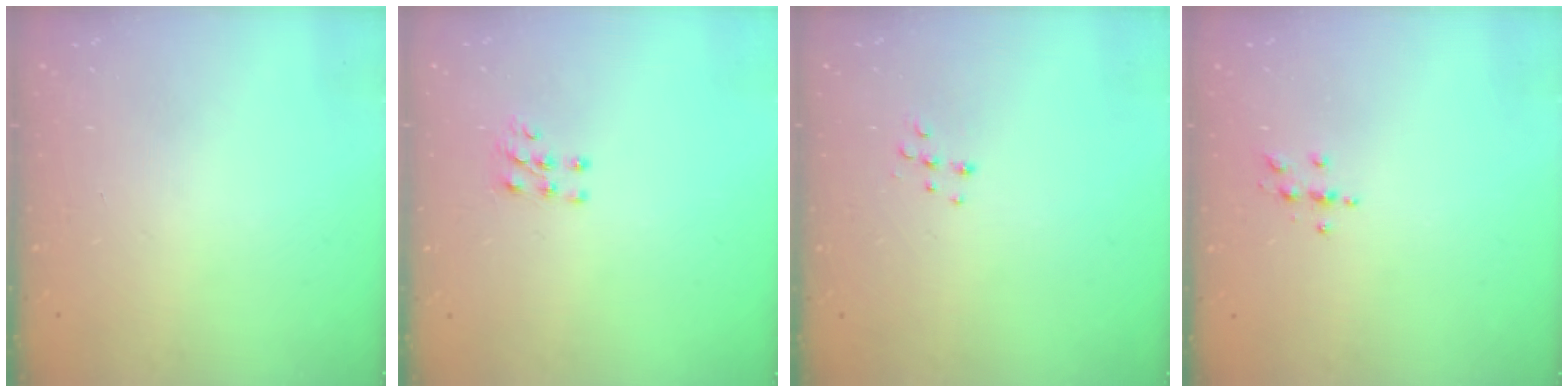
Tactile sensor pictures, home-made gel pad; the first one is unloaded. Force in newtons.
{"total": 5.5, "press": 5.4, "slide": 1.1}
{"total": 6.7, "press": 6.7, "slide": 0.4}
{"total": 3.8, "press": 3.7, "slide": 0.5}